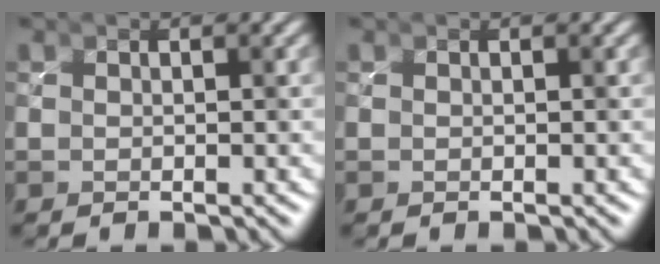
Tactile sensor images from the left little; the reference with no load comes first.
{"total": 0.0}